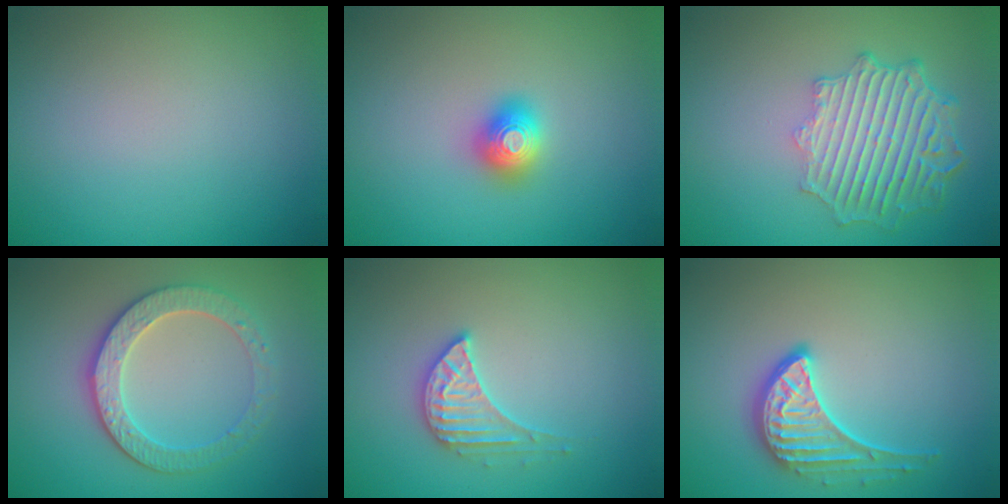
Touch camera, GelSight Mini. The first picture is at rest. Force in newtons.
{"total": 2.0, "press": 2.0, "slide": 0.2}
{"total": 6.4, "press": 4.9, "slide": 4.0}
{"total": 4.1, "press": 3.8, "slide": 1.4}
{"total": 3.0, "press": 2.9, "slide": 0.4}
{"total": 3.5, "press": 3.0, "slide": 1.7}